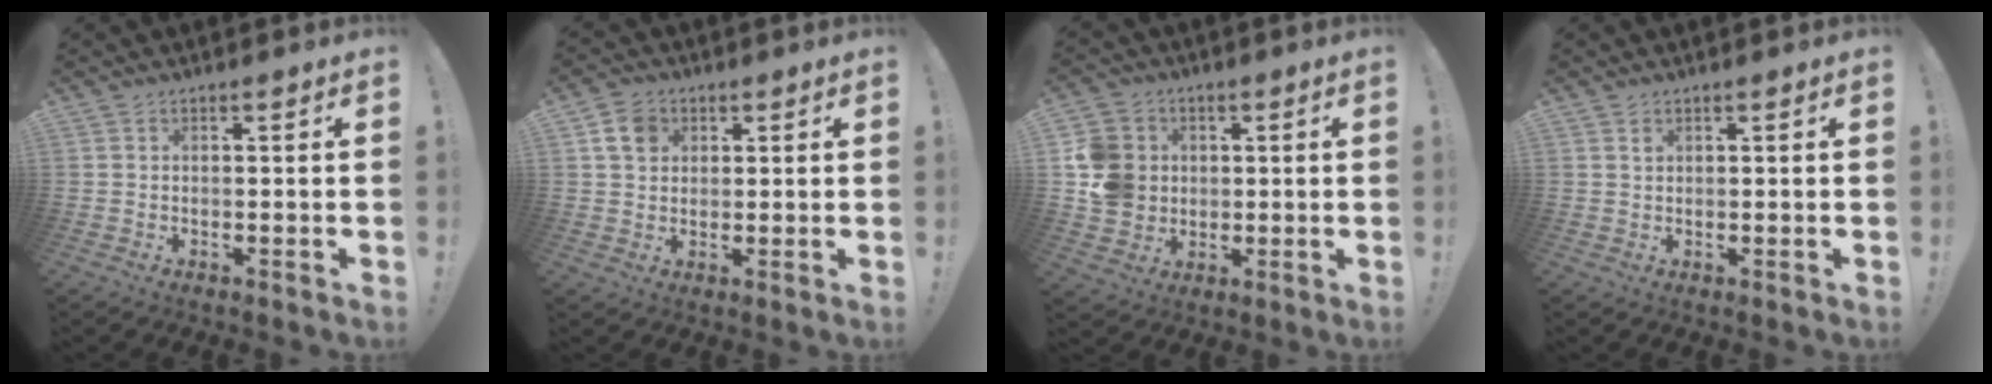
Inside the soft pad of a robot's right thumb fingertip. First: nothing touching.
{"total": 6.9, "force": [2.8, 5.3, 3.5], "torque": [-0.054, 0.001, 0.055]}
{"total": 11.6, "force": [1.0, 10.6, 4.4], "torque": [-0.082, 0.004, 0.027]}
{"total": 0.8, "force": [0.5, 0.5, 0.3], "torque": [0.000, -0.003, 0.009]}